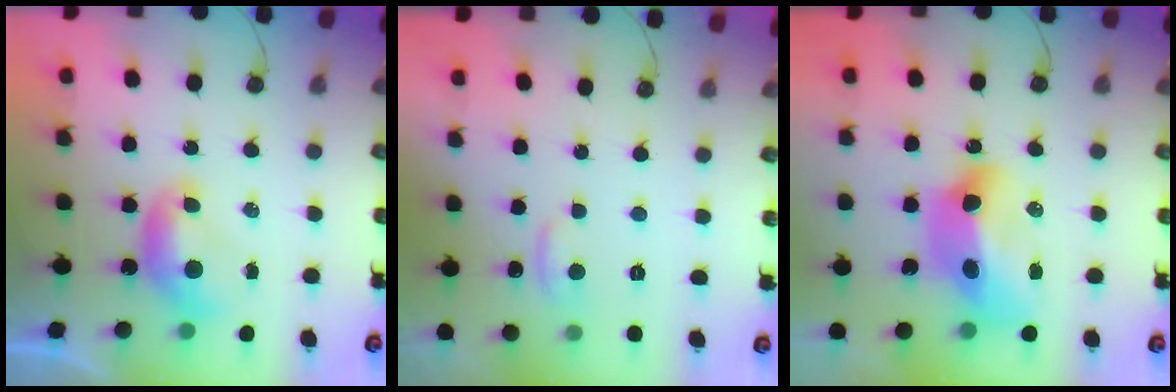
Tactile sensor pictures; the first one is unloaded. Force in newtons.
{"total": 1.5, "press": 1.2, "slide": 0.9}
{"total": 14.0, "press": 14.0, "slide": 1.2}